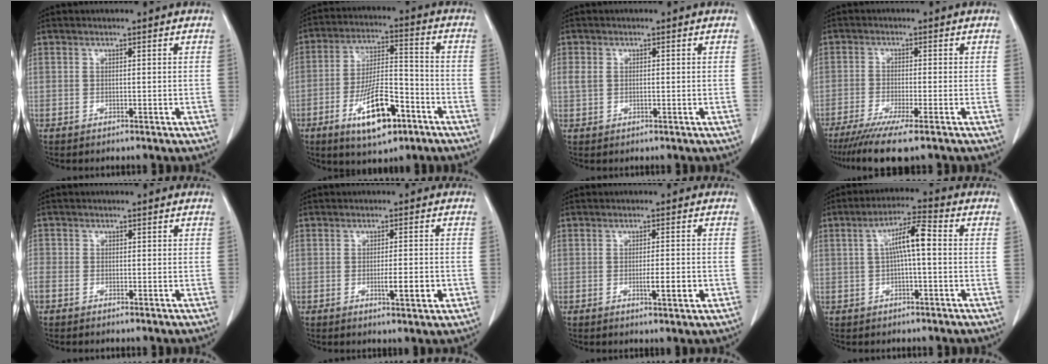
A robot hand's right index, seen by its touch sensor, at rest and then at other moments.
{"total": 13.2, "force": [-6.6, 4.1, 10.6], "torque": [-0.198, -0.004, -0.109]}
{"total": 2.2, "force": [0.1, 1.5, 1.6], "torque": [-0.045, 0.012, 0.004]}
{"total": 8.1, "force": [-6.0, -0.1, 5.5], "torque": [-0.086, -0.020, -0.096]}
{"total": 3.4, "force": [-1.7, 2.6, 1.2], "torque": [-0.047, 0.000, -0.037]}
{"total": 4.5, "force": [-1.3, 0.6, 4.2], "torque": [-0.066, -0.003, -0.017]}
{"total": 3.9, "force": [-1.2, 0.5, 3.7], "torque": [-0.058, -0.003, -0.015]}
{"total": 6.5, "force": [0.4, 1.0, 6.4], "torque": [-0.116, 0.022, 0.006]}